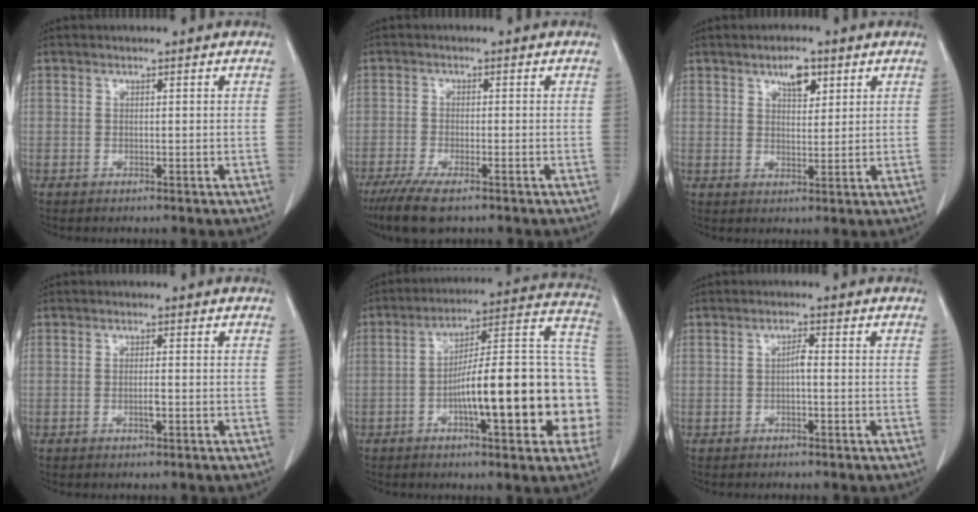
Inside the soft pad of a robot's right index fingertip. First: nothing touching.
{"total": 7.3, "force": [-5.1, 1.5, 5.0], "torque": [-0.089, -0.019, -0.084]}
{"total": 4.2, "force": [2.4, 1.8, 3.0], "torque": [-0.051, 0.000, 0.041]}
{"total": 1.3, "force": [-0.5, 0.1, 1.2], "torque": [-0.027, 0.000, -0.008]}
{"total": 21.9, "force": [-4.9, 4.4, 20.9], "torque": [-0.228, 0.042, -0.062]}
{"total": 1.5, "force": [-0.3, 0.3, 1.4], "torque": [-0.026, 0.004, -0.006]}